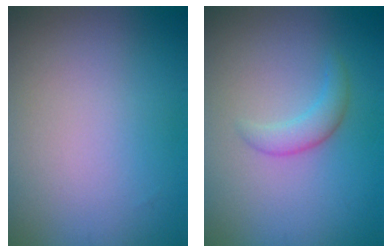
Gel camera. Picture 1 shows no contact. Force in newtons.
{"total": 1.9, "press": 1.9, "slide": 0.1}